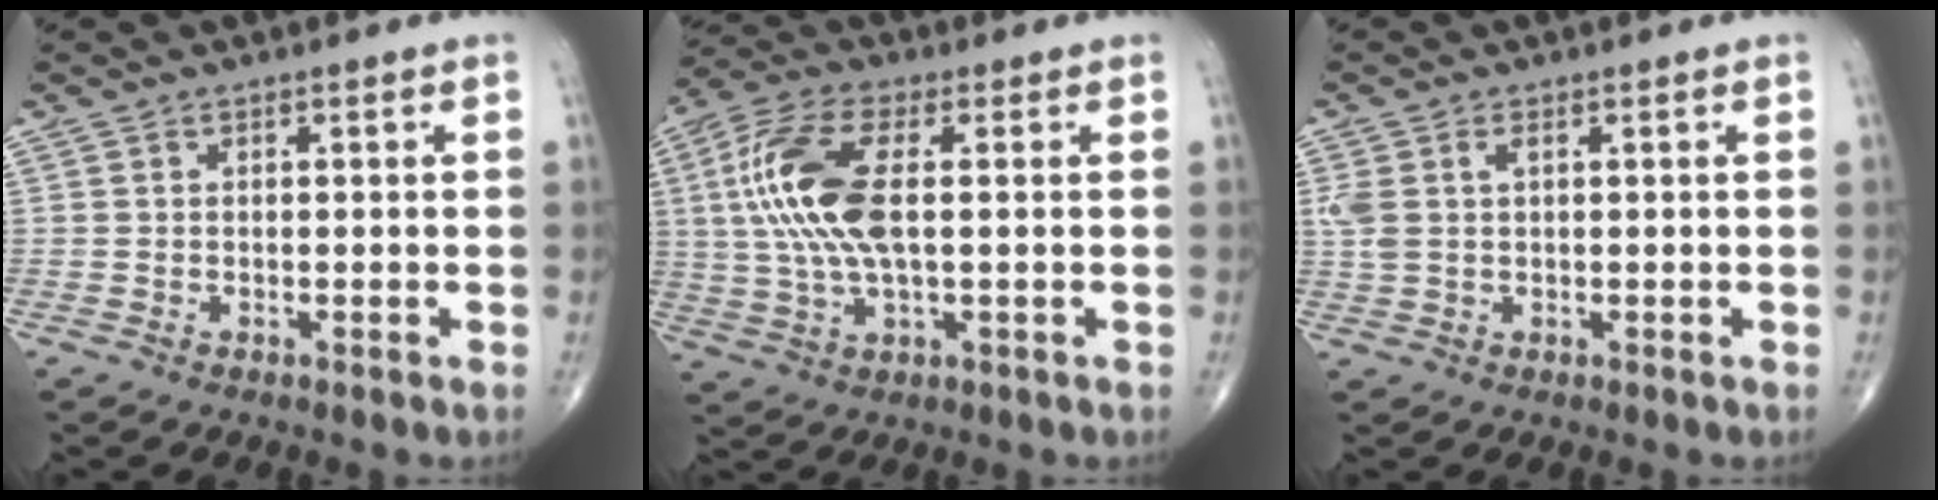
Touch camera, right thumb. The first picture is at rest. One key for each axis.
{"total": 14.6, "fx": 1.8, "fy": 6.0, "fz": 13.2, "tx": -0.298, "ty": 0.012, "tz": 0.032}
{"total": 4.0, "fx": 1.0, "fy": 2.1, "fz": 3.2, "tx": -0.092, "ty": 0.014, "tz": 0.024}